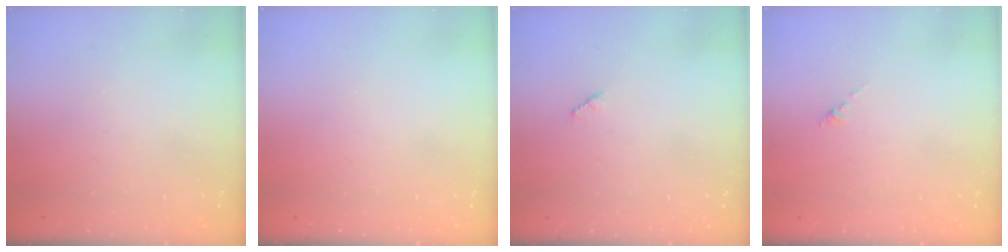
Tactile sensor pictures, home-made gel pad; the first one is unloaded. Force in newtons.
{"total": 0.0}
{"total": 2.5, "press": 2.5, "slide": 0.3}
{"total": 0.0}